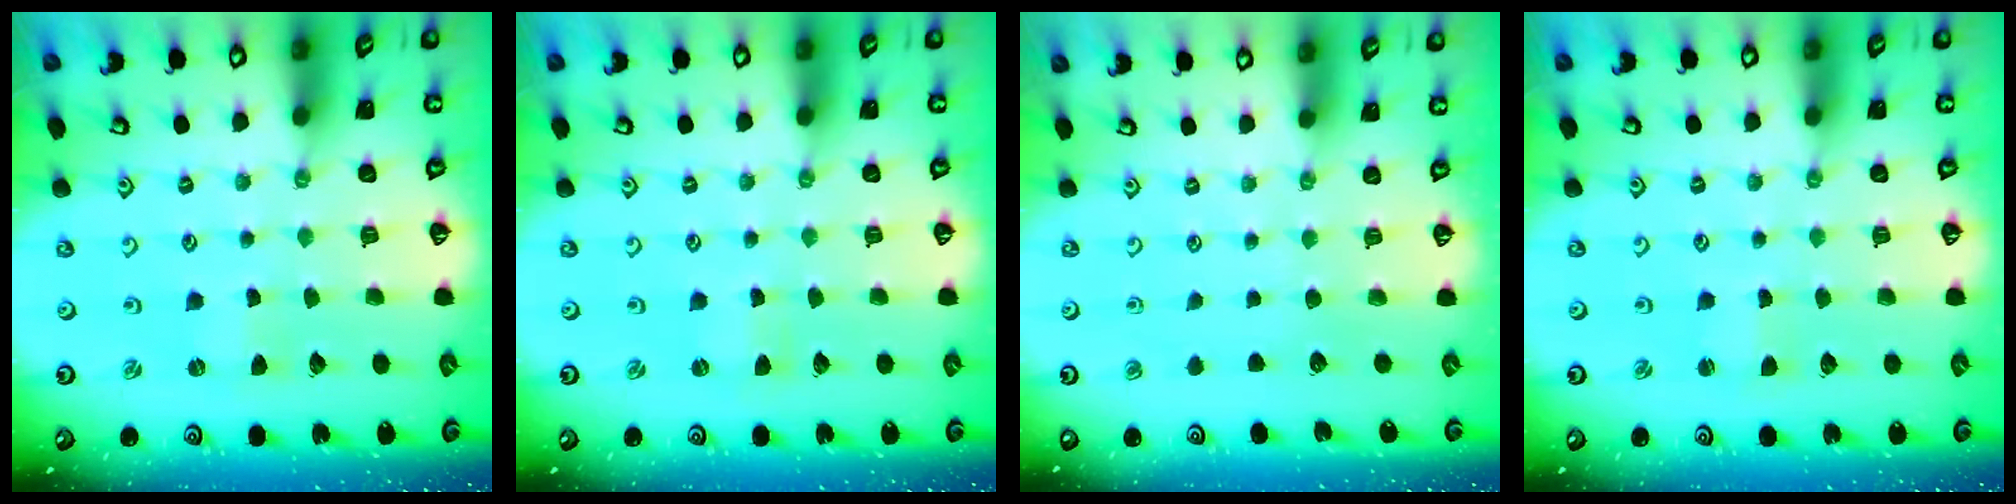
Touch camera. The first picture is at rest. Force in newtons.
{"total": 0.0}
{"total": 0.0}
{"total": 1.4, "press": 1.4, "slide": 0.0}